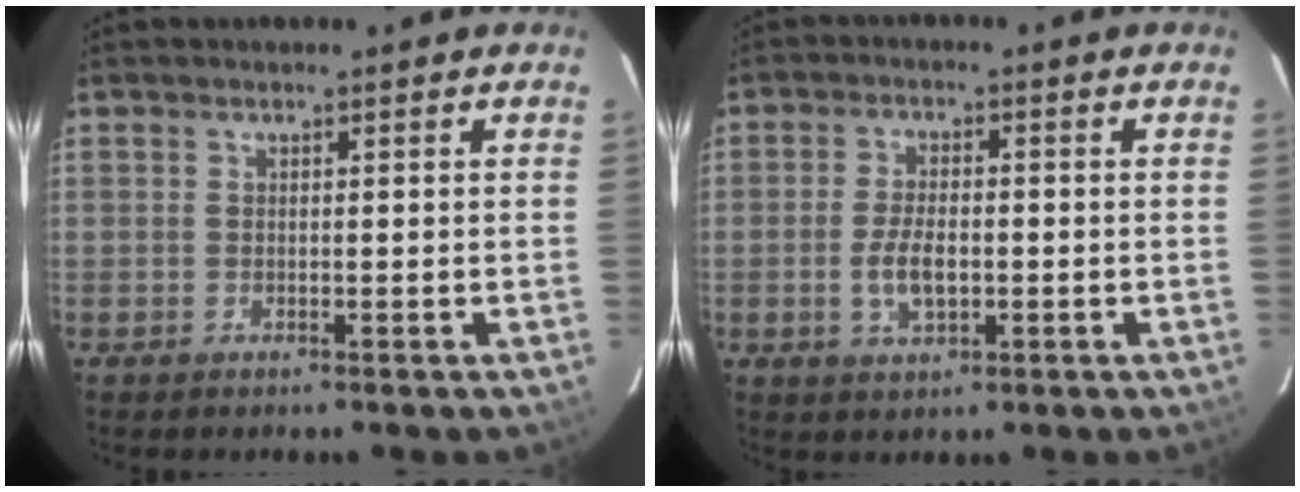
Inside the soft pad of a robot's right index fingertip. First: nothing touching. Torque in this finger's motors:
{"motor_torque": [0.31, 0.22, 0.23, 0.04]}